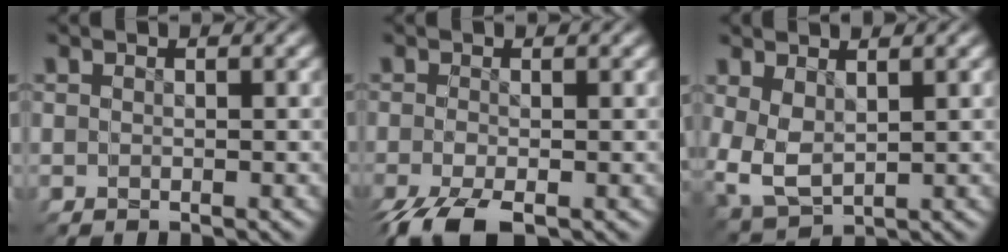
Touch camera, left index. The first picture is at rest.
{"total": 2.1, "force": [-1.9, -0.8, 0.5], "torque": [0.003, -0.004, -0.027]}
{"total": 5.1, "force": [2.5, 4.0, 1.9], "torque": [-0.053, 0.002, 0.044]}